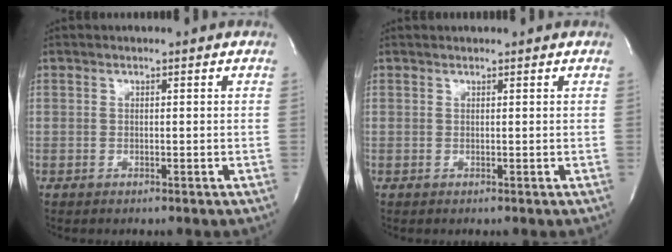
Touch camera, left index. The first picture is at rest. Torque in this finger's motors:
{"motor_torque": [0.27, -0.31, -0.02, -0.01]}